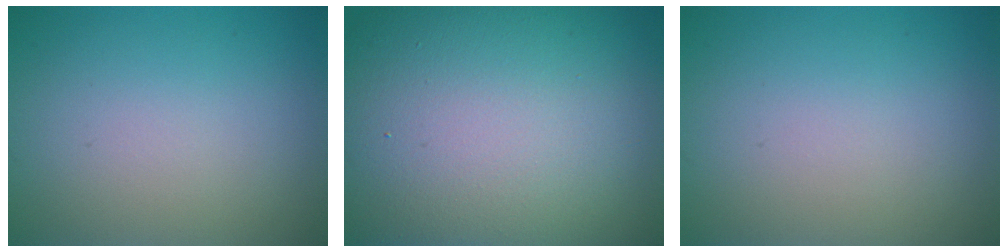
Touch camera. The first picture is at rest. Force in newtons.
{"total": 20.6, "press": 20.5, "slide": 1.4}
{"total": 0.0}